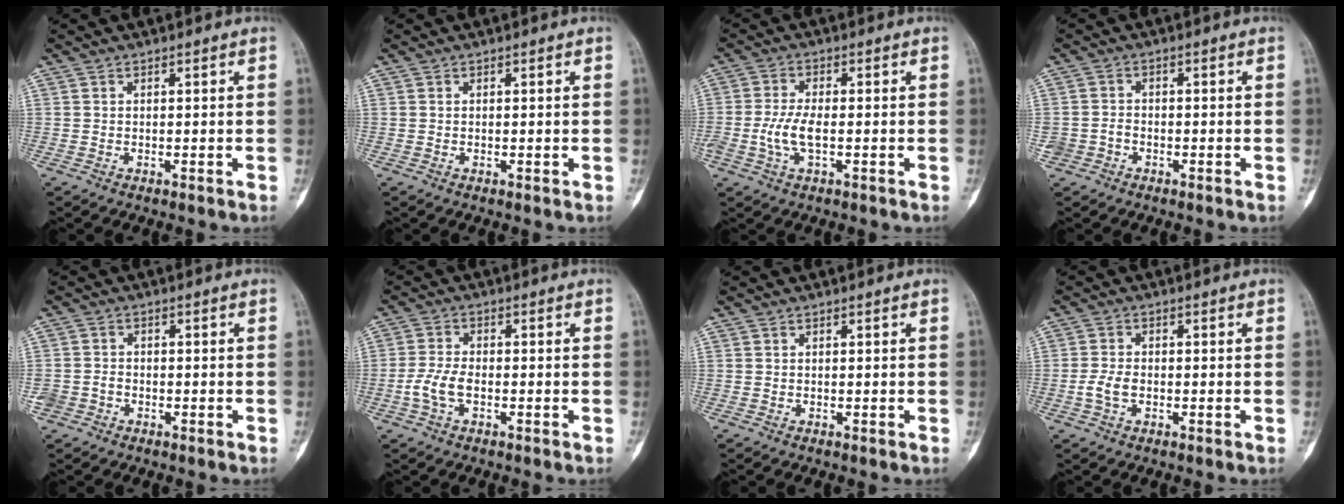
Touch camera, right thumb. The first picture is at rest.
{"total": 0.0}
{"total": 5.6, "force": [-1.1, 2.4, 4.9], "torque": [-0.113, 0.004, -0.021]}
{"total": 2.7, "force": [-1.1, 2.4, 0.7], "torque": [-0.002, 0.013, -0.023]}
{"total": 3.5, "force": [-1.5, 3.0, 1.0], "torque": [-0.012, 0.016, -0.027]}
{"total": 4.8, "force": [-1.5, 2.5, 3.9], "torque": [-0.090, 0.014, -0.031]}
{"total": 0.0}
{"total": 3.4, "force": [-0.9, 2.1, 2.5], "torque": [-0.055, 0.008, -0.019]}